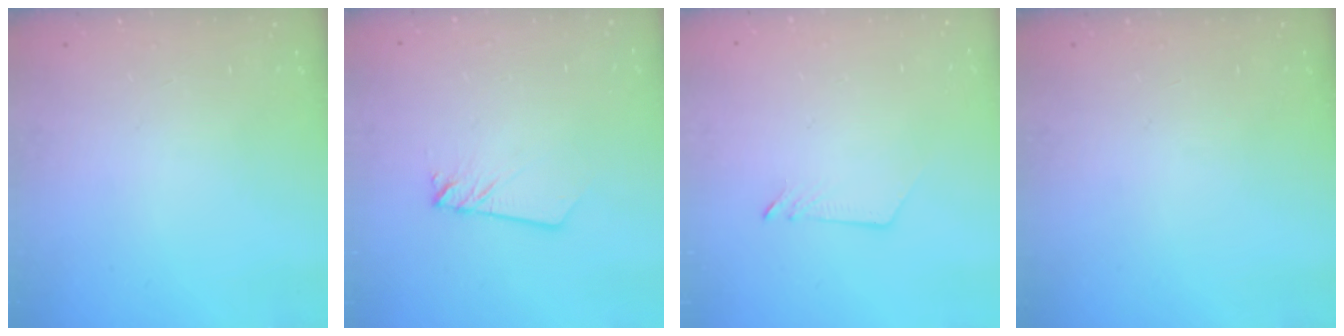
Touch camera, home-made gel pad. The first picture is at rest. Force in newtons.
{"total": 1.9, "press": 1.9, "slide": 0.2}
{"total": 2.6, "press": 2.6, "slide": 0.3}
{"total": 0.0}